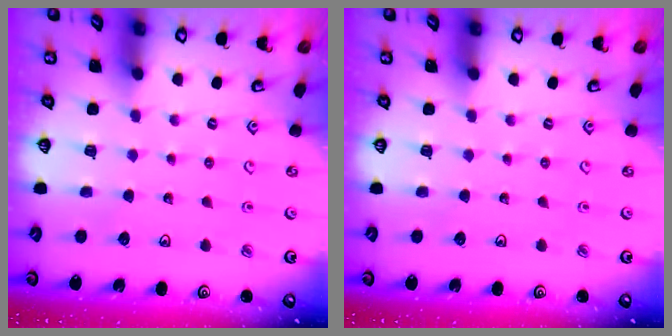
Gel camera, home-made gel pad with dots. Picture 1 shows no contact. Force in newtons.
{"total": 0.0}